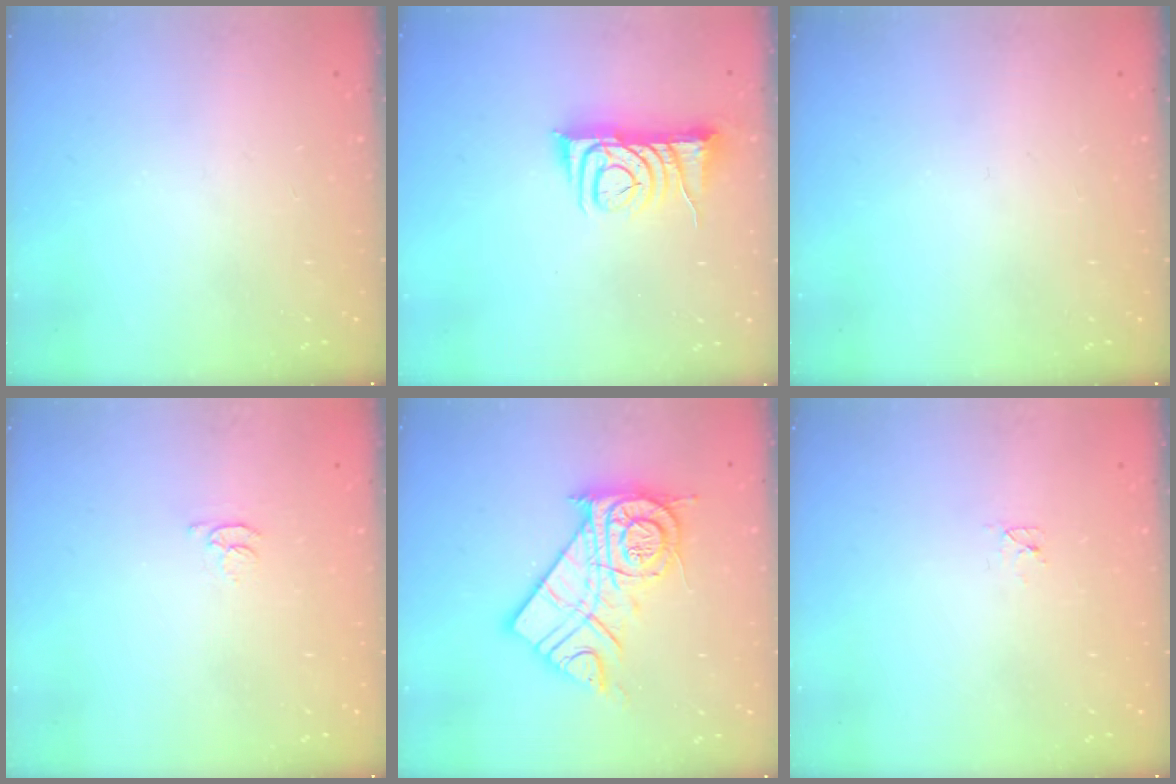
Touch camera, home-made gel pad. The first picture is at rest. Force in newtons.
{"total": 7.5, "press": 7.4, "slide": 0.7}
{"total": 0.0}
{"total": 2.8, "press": 2.8, "slide": 0.4}
{"total": 18.2, "press": 18.1, "slide": 1.7}
{"total": 2.4, "press": 2.4, "slide": 0.3}